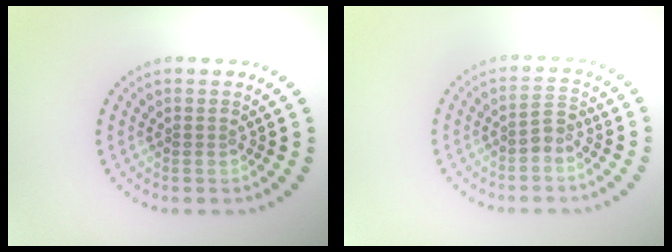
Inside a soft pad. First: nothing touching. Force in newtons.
{"total": 1.4, "press": 1.2, "slide": 0.7}